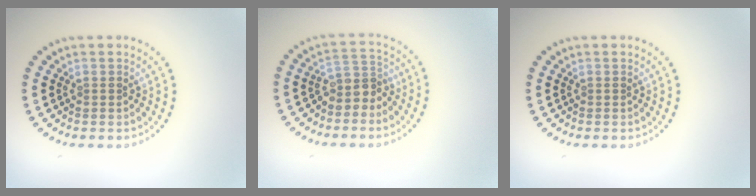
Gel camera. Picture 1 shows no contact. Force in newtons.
{"total": 2.6, "press": 2.0, "slide": 1.7}
{"total": 0.0}